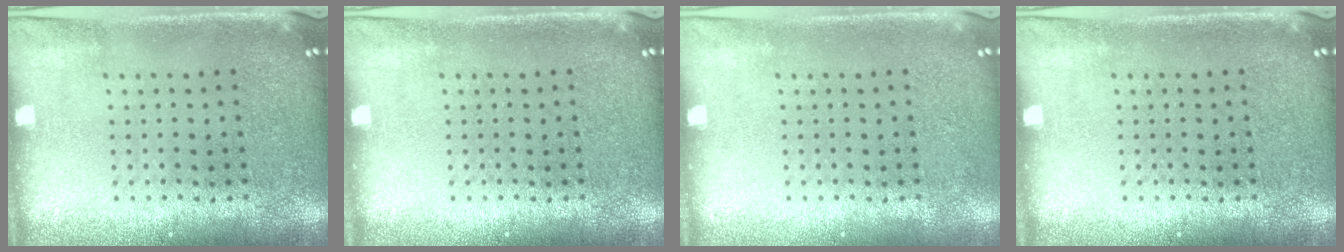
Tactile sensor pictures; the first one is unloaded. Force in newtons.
{"total": 0.0}
{"total": 0.0}
{"total": 0.0}